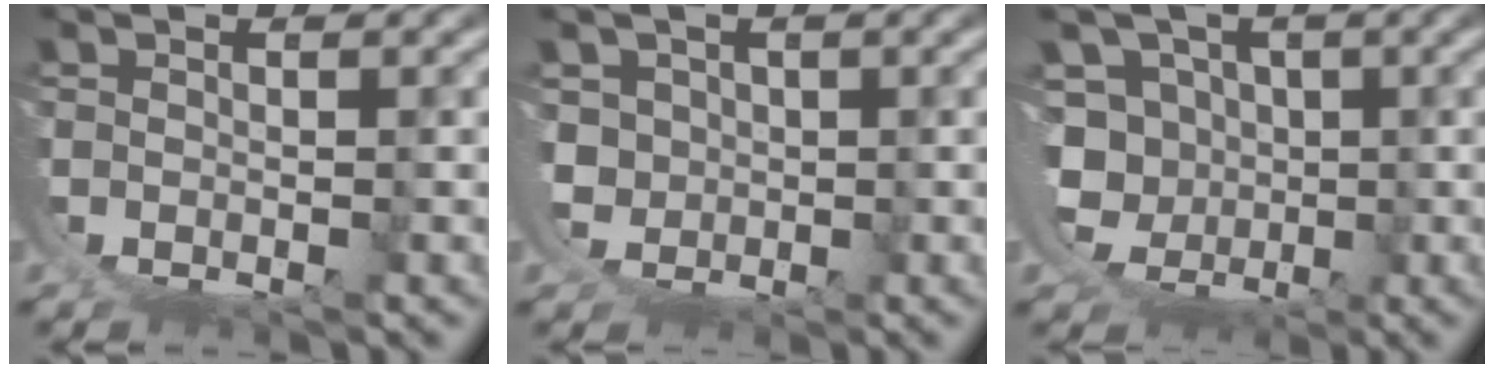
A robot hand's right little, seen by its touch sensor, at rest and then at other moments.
{"total": 5.1, "force": [1.4, 4.9, 0.4], "torque": [-0.033, -0.019, 0.018]}
{"total": 10.5, "force": [1.4, 9.9, 3.2], "torque": [-0.115, -0.050, 0.022]}